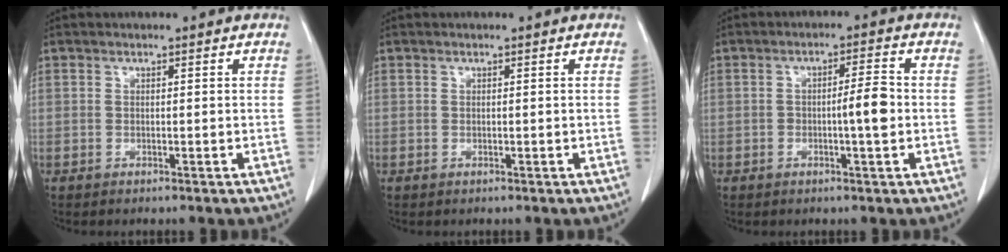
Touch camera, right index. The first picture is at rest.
{"total": 0.0}
{"total": 4.2, "force": [-0.8, 0.4, 4.1], "torque": [-0.064, 0.005, -0.012]}